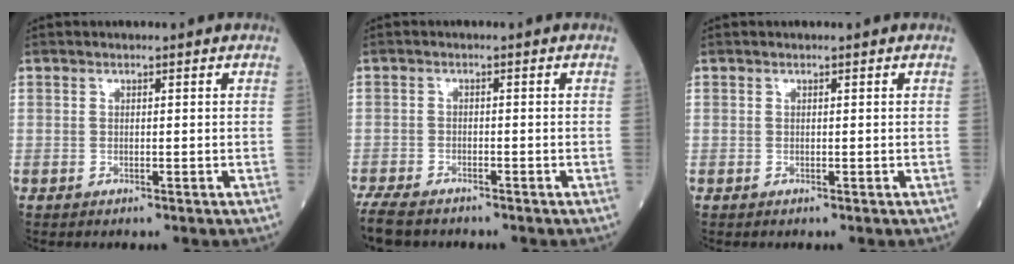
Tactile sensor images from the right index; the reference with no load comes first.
{"total": 6.8, "force": [-5.7, 2.4, 3.0], "torque": [-0.055, -0.014, -0.096]}
{"total": 0.0}